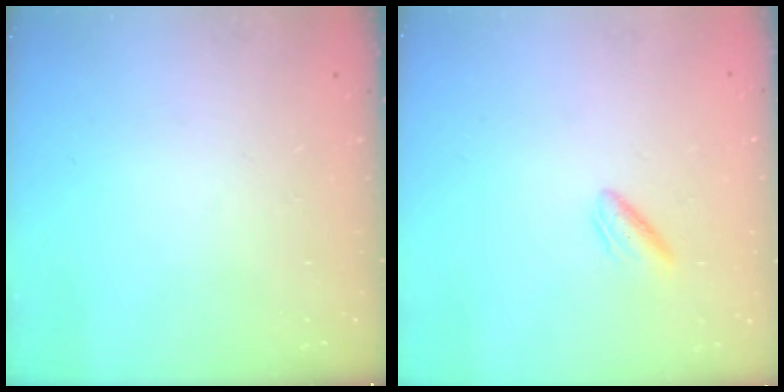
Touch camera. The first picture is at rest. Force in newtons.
{"total": 2.7, "press": 2.4, "slide": 1.2}